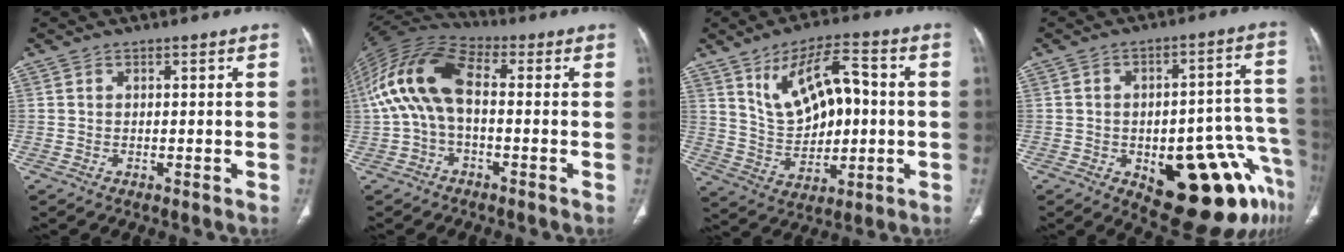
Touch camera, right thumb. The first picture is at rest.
{"total": 14.3, "force": [0.2, 7.4, 12.2], "torque": [-0.250, 0.041, -0.007]}
{"total": 14.2, "force": [2.7, 7.6, 11.7], "torque": [-0.170, 0.008, 0.055]}
{"total": 21.3, "force": [-9.4, 8.5, 17.1], "torque": [-0.150, 0.064, -0.108]}